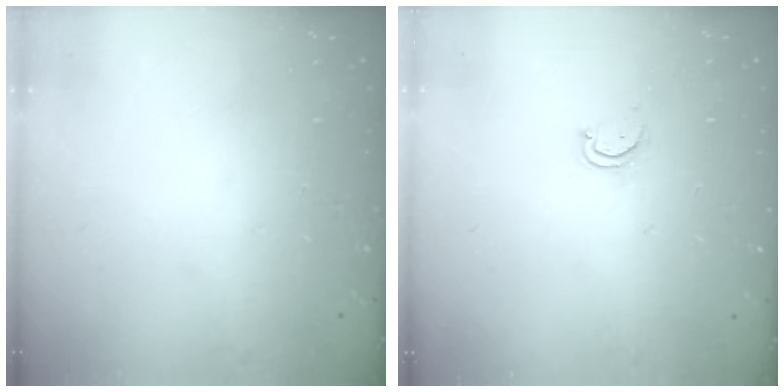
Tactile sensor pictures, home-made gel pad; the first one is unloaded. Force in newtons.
{"total": 2.7, "press": 2.7, "slide": 0.3}